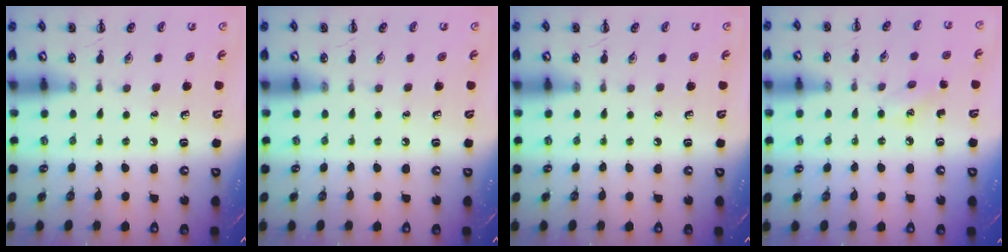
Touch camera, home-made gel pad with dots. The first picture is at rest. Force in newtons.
{"total": 0.0}
{"total": 0.0}
{"total": 5.7, "press": 5.5, "slide": 1.5}